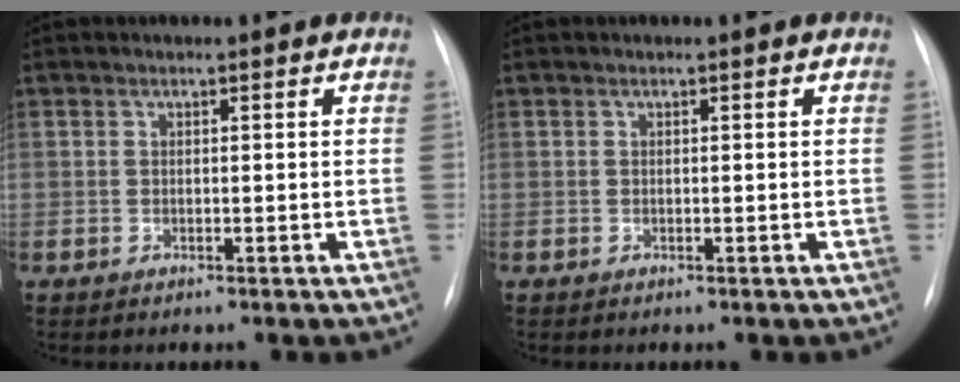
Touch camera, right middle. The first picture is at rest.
{"total": 0.0}